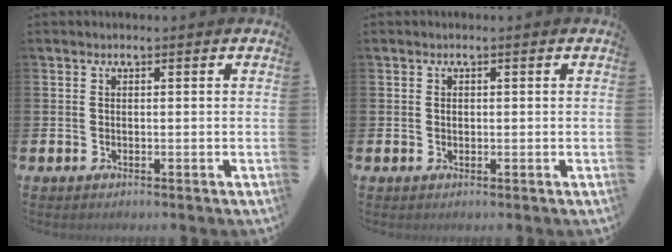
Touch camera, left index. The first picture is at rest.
{"total": 0.6, "force": [0.1, 0.5, 0.3], "torque": [-0.006, 0.004, 0.001]}